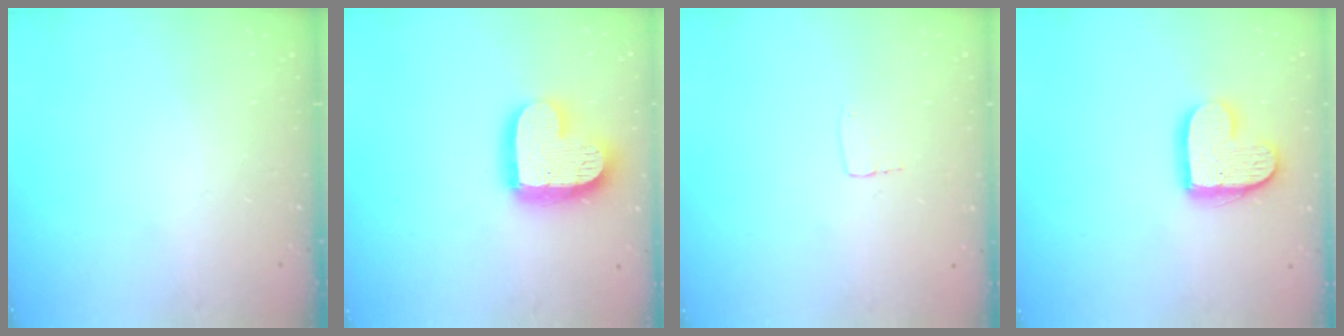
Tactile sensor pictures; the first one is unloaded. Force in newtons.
{"total": 17.0, "press": 17.0, "slide": 1.3}
{"total": 2.7, "press": 2.7, "slide": 0.1}
{"total": 13.0, "press": 13.0, "slide": 0.8}